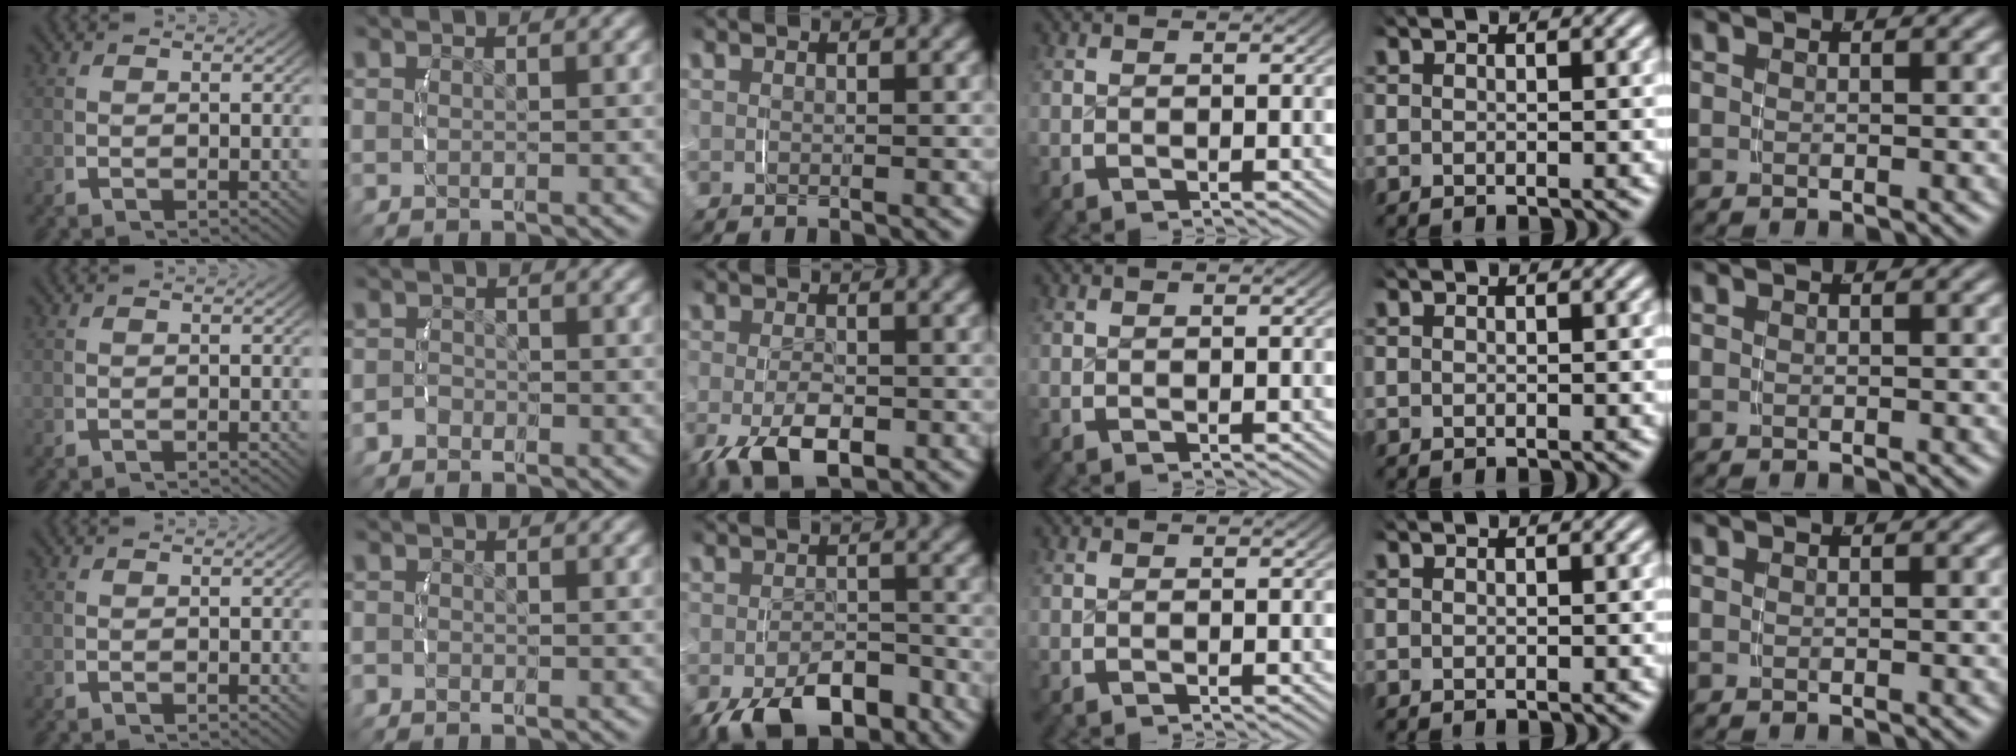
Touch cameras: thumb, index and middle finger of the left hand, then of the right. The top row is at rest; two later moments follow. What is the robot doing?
{"motion": "grasp_and_lifting", "object": "velcro strap"}